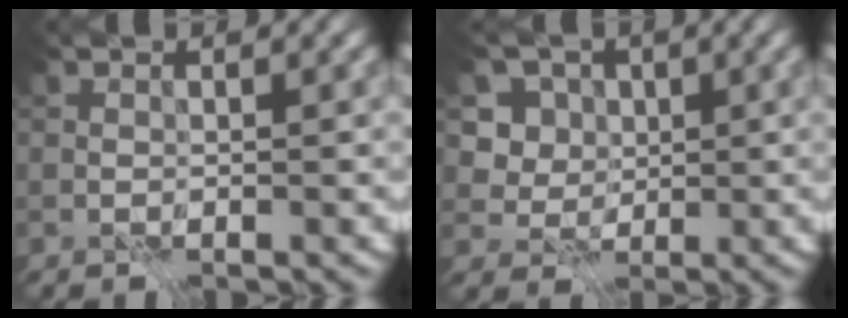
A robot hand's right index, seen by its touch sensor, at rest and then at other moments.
{"total": 5.6, "force": [2.2, 4.7, 2.1], "torque": [-0.047, -0.012, 0.038]}